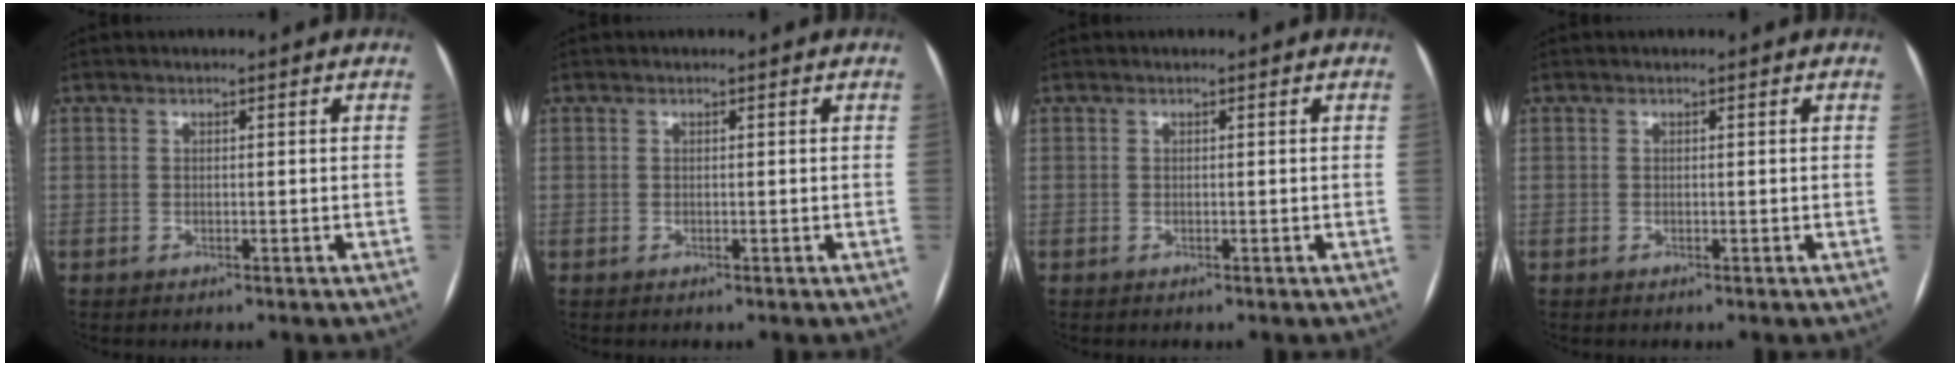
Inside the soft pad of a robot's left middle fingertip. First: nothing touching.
{"total": 0.0}
{"total": 0.0}
{"total": 0.0}